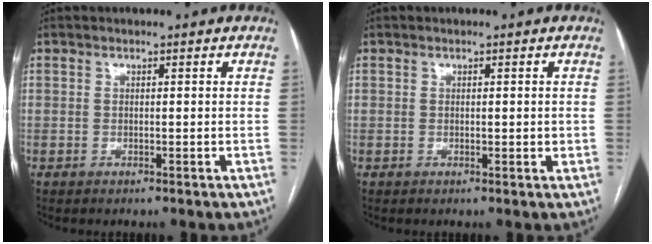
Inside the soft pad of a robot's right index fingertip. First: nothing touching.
{"total": 1.4, "force": [0.1, 0.7, 1.2], "torque": [-0.017, -0.001, 0.004]}